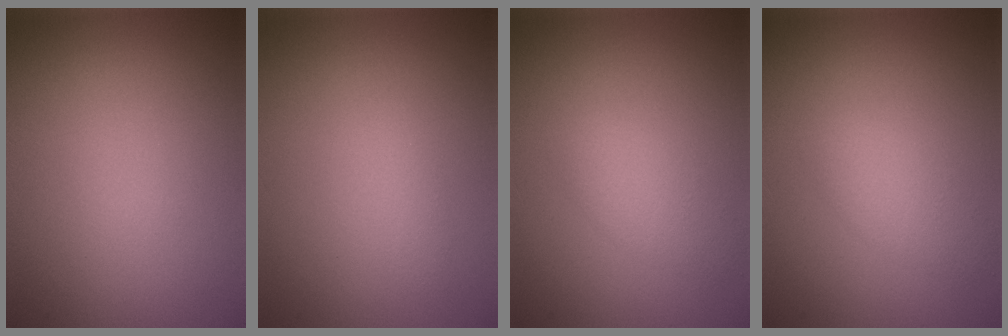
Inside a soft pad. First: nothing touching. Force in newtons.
{"total": 1.0, "press": 1.0, "slide": 0.0}
{"total": 2.1, "press": 2.1, "slide": 0.1}
{"total": 2.1, "press": 2.1, "slide": 0.1}